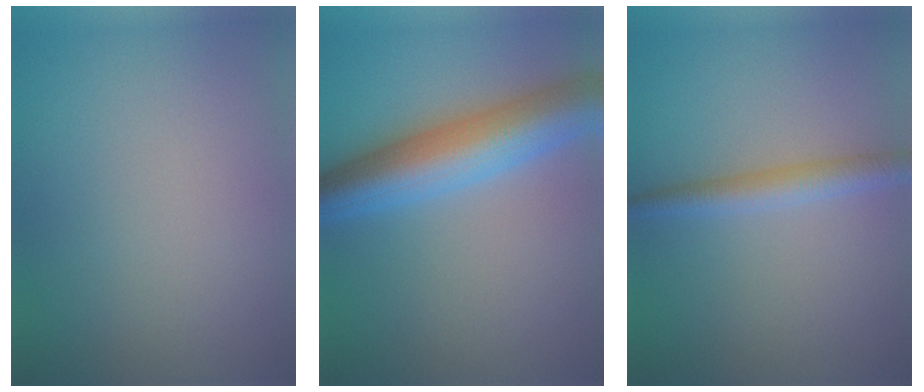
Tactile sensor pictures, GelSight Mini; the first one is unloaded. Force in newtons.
{"total": 7.5, "press": 7.5, "slide": 0.2}
{"total": 2.4, "press": 2.4, "slide": 0.0}